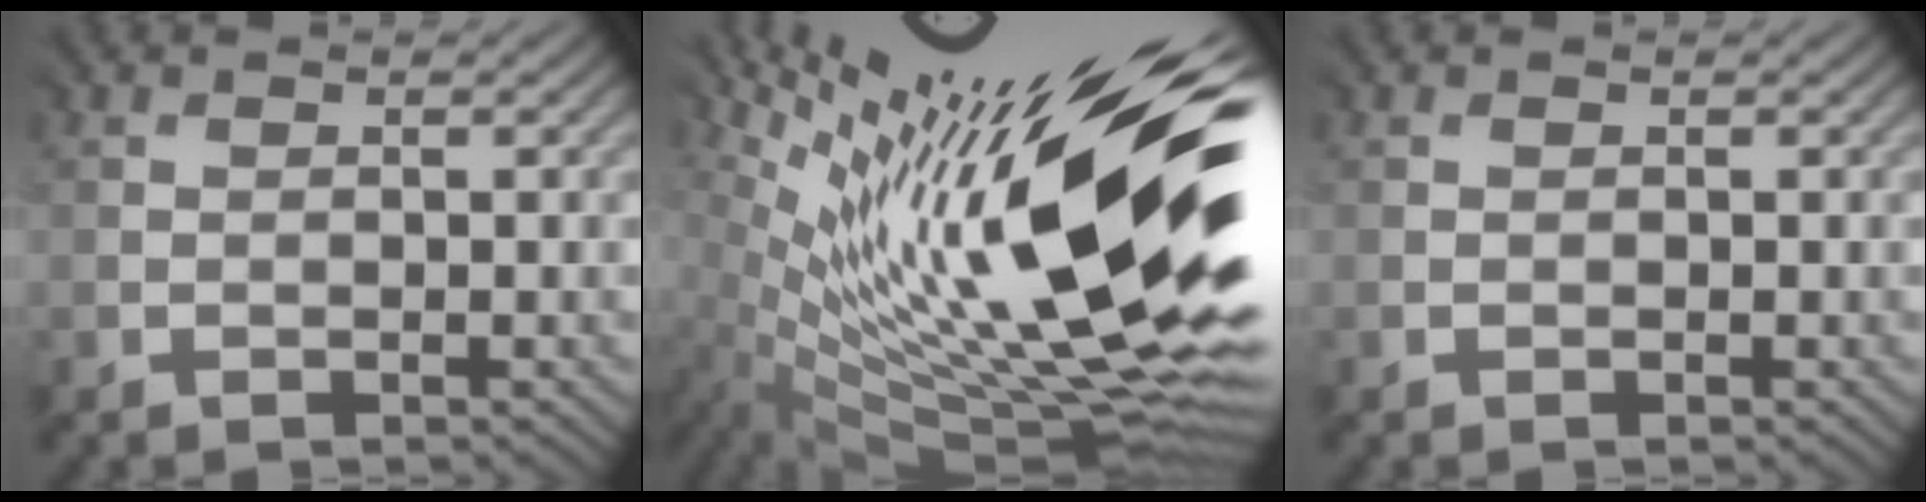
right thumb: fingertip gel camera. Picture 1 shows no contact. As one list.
[{"total": 20.2, "force": [4.1, 5.4, 19.0], "torque": [-0.328, 0.000, 0.088]}, {"total": 0.0}]